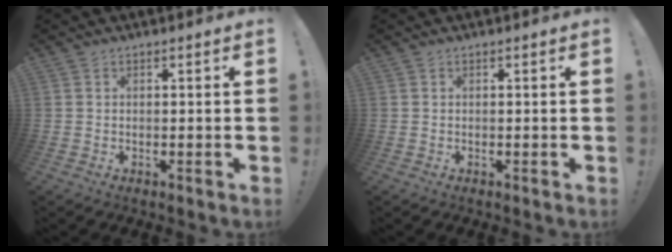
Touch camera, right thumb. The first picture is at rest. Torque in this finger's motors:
{"motor_torque": [-0.12, 0.12, 0.00, 0.00, 0.00]}